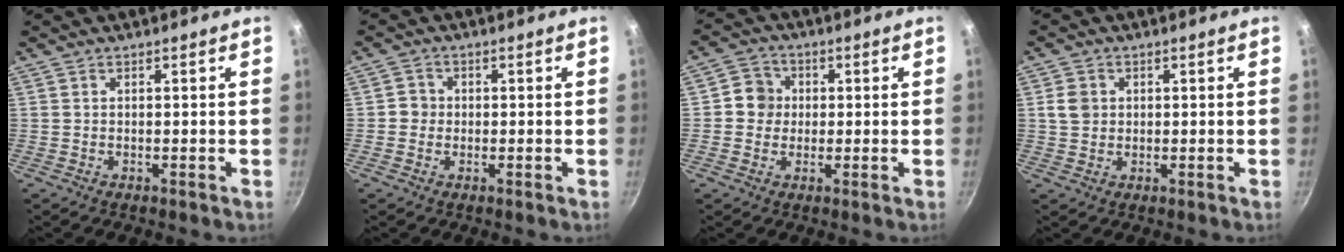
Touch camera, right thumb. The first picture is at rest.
{"total": 2.7, "force": [-0.4, 2.5, 0.7], "torque": [0.007, 0.008, -0.013]}
{"total": 5.8, "force": [0.2, 5.5, 1.8], "torque": [0.002, 0.011, -0.012]}
{"total": 3.6, "force": [0.6, 3.2, 1.7], "torque": [-0.018, 0.004, 0.009]}